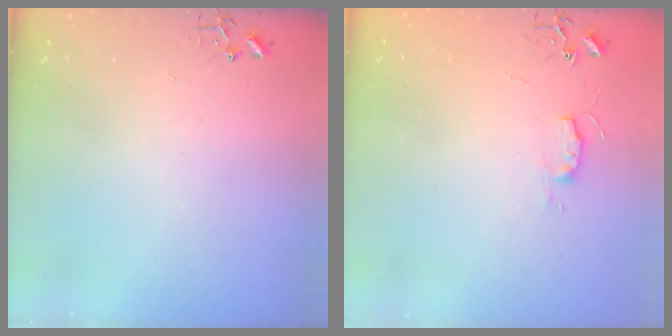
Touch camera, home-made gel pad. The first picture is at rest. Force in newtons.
{"total": 5.9, "press": 5.8, "slide": 0.5}